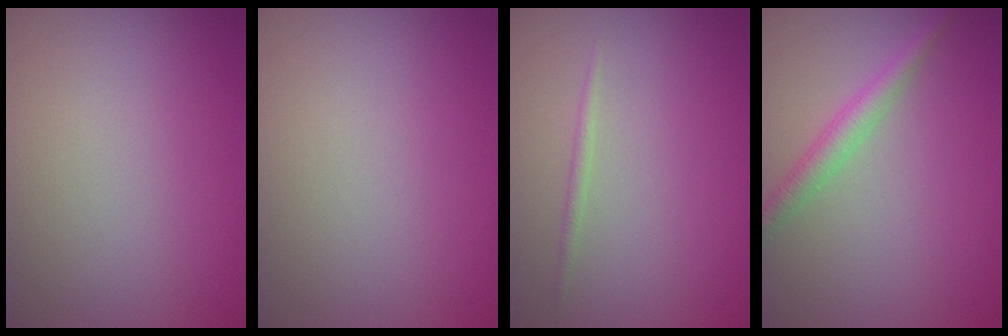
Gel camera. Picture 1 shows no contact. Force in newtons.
{"total": 0.0}
{"total": 0.7, "press": 0.7, "slide": 0.0}
{"total": 2.3, "press": 2.3, "slide": 0.1}